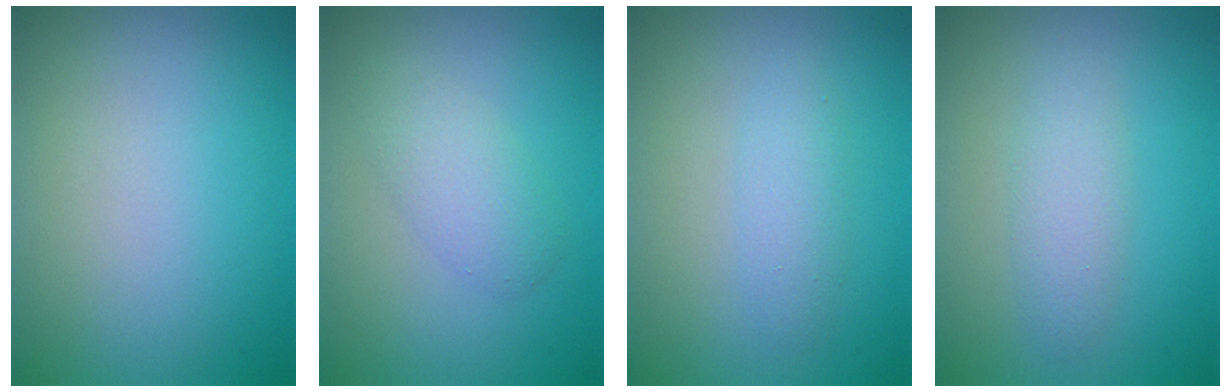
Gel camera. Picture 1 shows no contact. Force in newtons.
{"total": 2.6, "press": 2.6, "slide": 0.2}
{"total": 1.9, "press": 1.9, "slide": 0.0}
{"total": 2.3, "press": 2.3, "slide": 0.0}